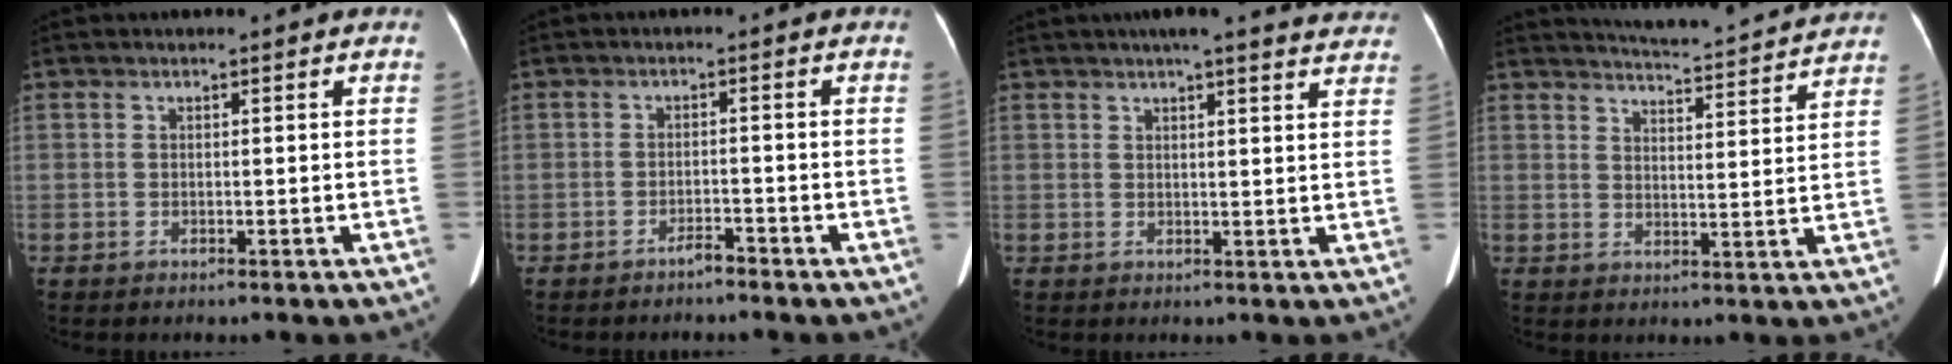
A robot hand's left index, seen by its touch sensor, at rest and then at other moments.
{"total": 1.8, "force": [-1.7, 0.1, 0.5], "torque": [-0.008, 0.000, -0.028]}
{"total": 15.8, "force": [14.2, 2.2, 6.5], "torque": [-0.071, 0.014, 0.157]}
{"total": 14.3, "force": [13.8, 0.5, 3.8], "torque": [-0.059, -0.011, 0.168]}